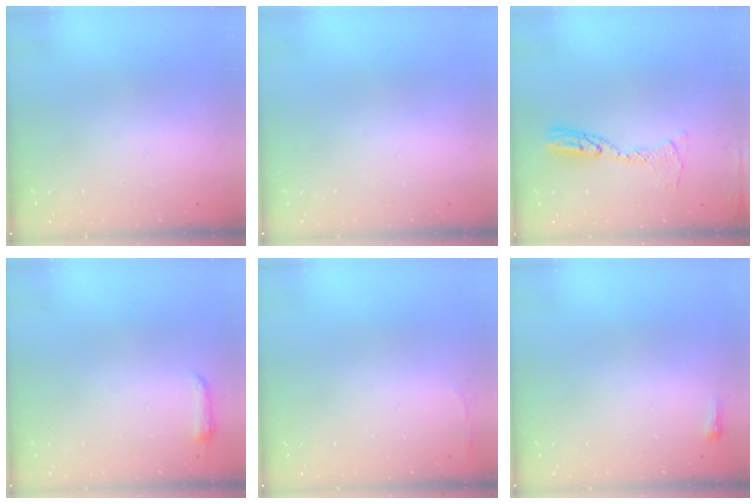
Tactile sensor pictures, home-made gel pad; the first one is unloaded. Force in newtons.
{"total": 0.0}
{"total": 10.3, "press": 10.3, "slide": 1.0}
{"total": 3.7, "press": 3.7, "slide": 0.7}
{"total": 2.8, "press": 2.6, "slide": 0.9}
{"total": 2.3, "press": 2.2, "slide": 0.7}